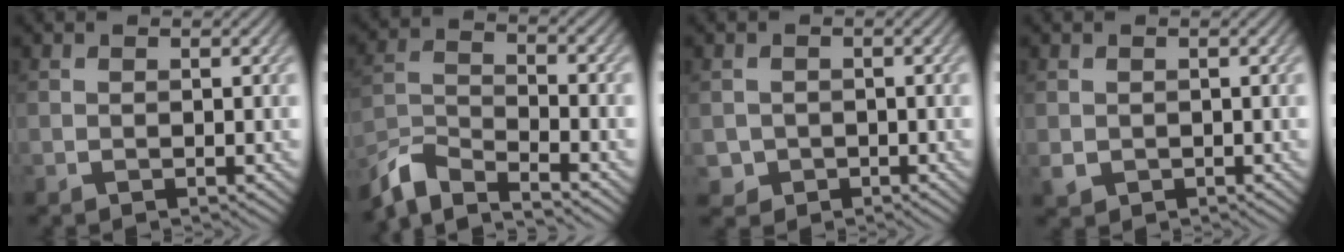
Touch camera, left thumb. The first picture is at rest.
{"total": 7.8, "force": [-6.9, 1.5, 3.2], "torque": [-0.076, -0.009, -0.143]}
{"total": 1.9, "force": [-0.6, 1.8, 0.1], "torque": [-0.003, -0.008, -0.012]}
{"total": 1.3, "force": [0.0, 1.2, 0.5], "torque": [-0.016, -0.009, 0.003]}